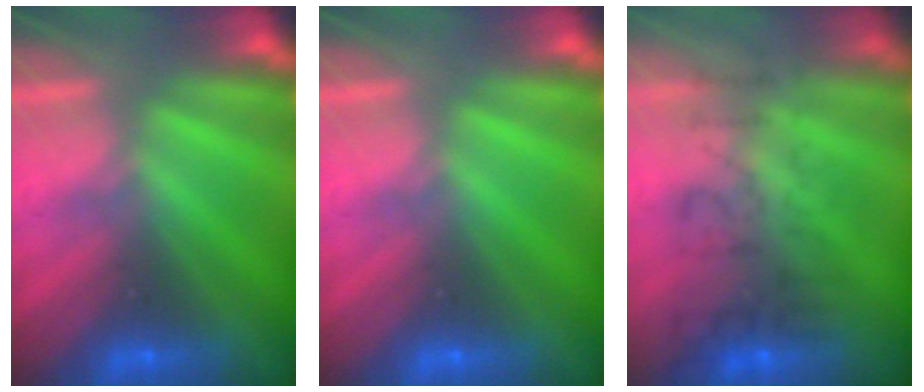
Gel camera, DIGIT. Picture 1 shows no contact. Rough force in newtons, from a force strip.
{"total": 0.0}
{"total": 4.9}